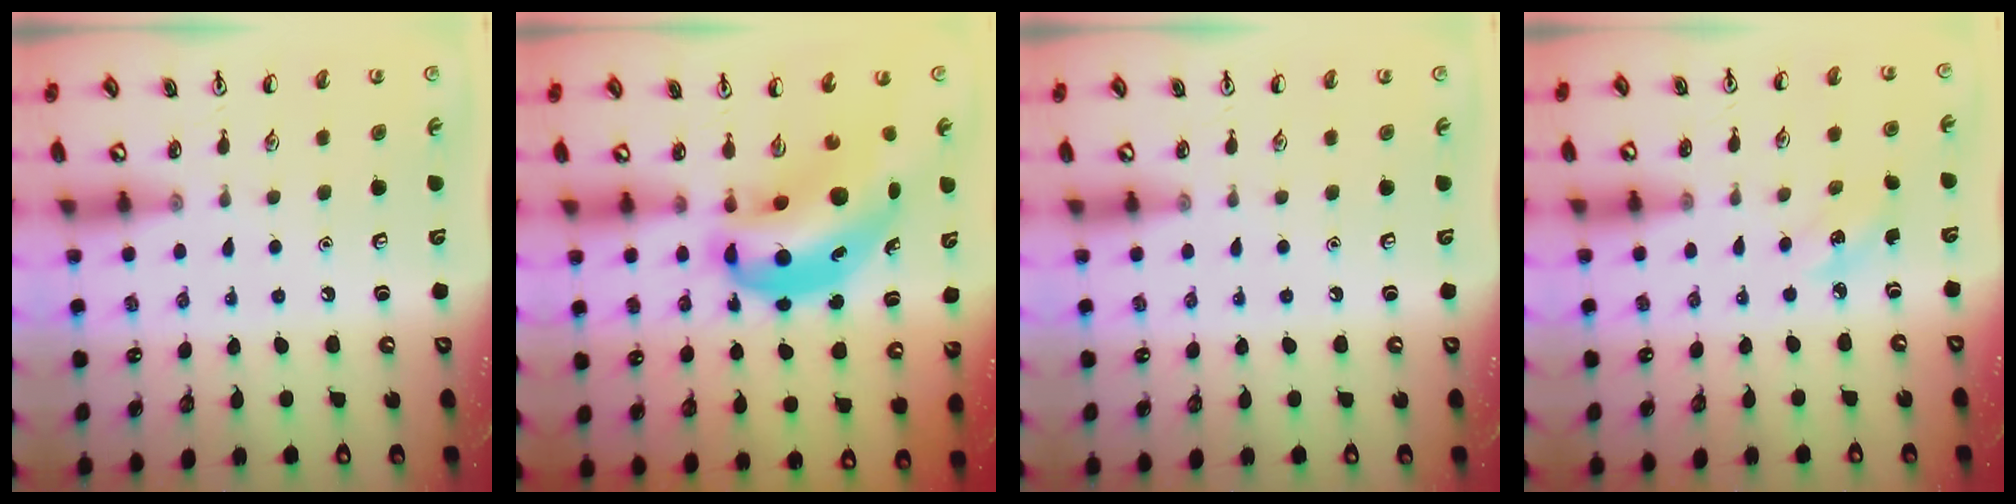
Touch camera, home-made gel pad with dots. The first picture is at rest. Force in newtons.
{"total": 11.1, "press": 10.7, "slide": 2.9}
{"total": 0.0}
{"total": 3.5, "press": 3.2, "slide": 1.3}